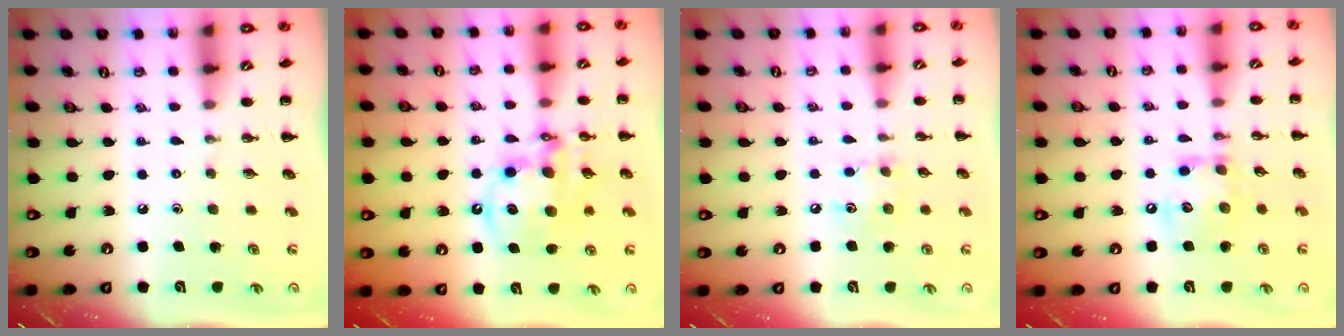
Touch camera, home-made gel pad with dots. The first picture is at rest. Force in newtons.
{"total": 13.4, "press": 13.1, "slide": 3.1}
{"total": 6.8, "press": 6.6, "slide": 1.4}
{"total": 11.4, "press": 11.4, "slide": 0.7}